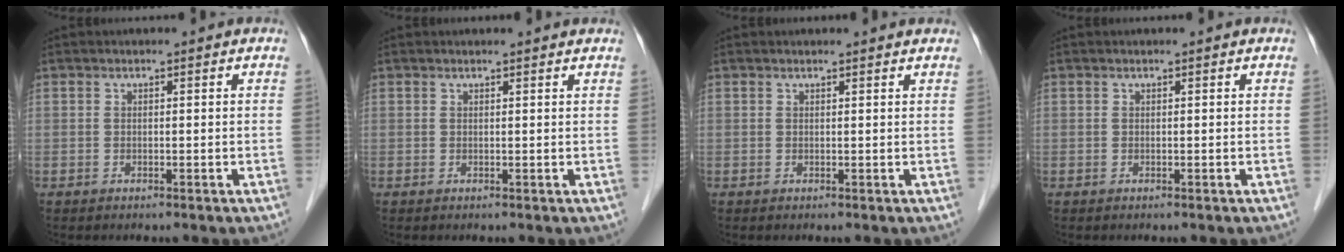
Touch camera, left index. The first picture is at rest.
{"total": 2.3, "force": [2.3, 0.1, 0.4], "torque": [-0.012, 0.006, 0.020]}
{"total": 2.8, "force": [2.7, 0.2, 0.5], "torque": [-0.011, 0.008, 0.023]}
{"total": 0.0}